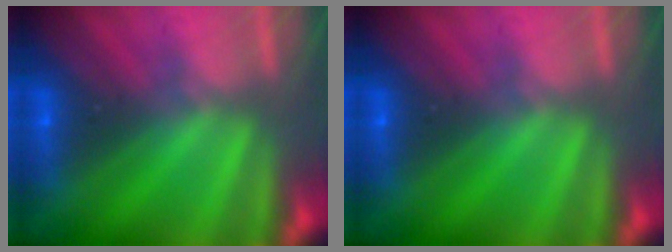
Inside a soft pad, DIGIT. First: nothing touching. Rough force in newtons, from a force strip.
{"total": 0.0}